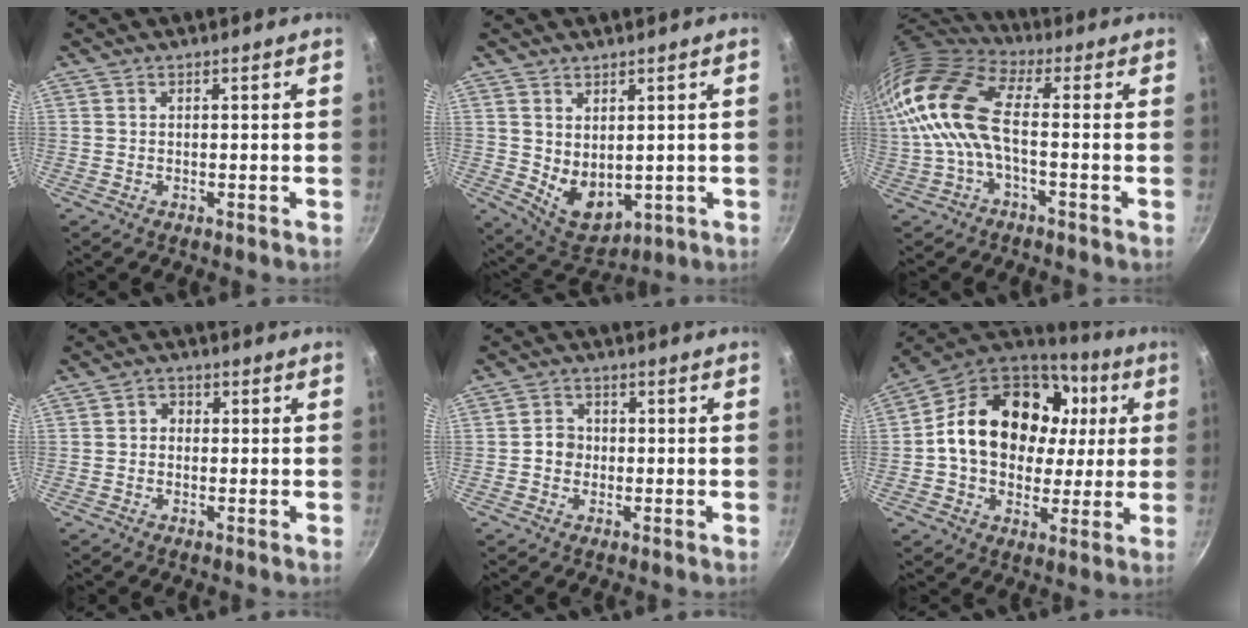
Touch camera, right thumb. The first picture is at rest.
{"total": 8.0, "force": [1.3, 5.3, 5.8], "torque": [-0.072, -0.028, 0.047]}
{"total": 14.7, "force": [-0.4, 6.8, 13.0], "torque": [-0.265, 0.019, -0.022]}
{"total": 2.3, "force": [-0.1, 2.0, 1.1], "torque": [-0.010, 0.007, -0.006]}
{"total": 3.4, "force": [-0.6, 3.0, 1.4], "torque": [-0.002, 0.013, -0.013]}
{"total": 24.4, "force": [4.4, 17.9, 16.0], "torque": [-0.253, 0.024, 0.070]}